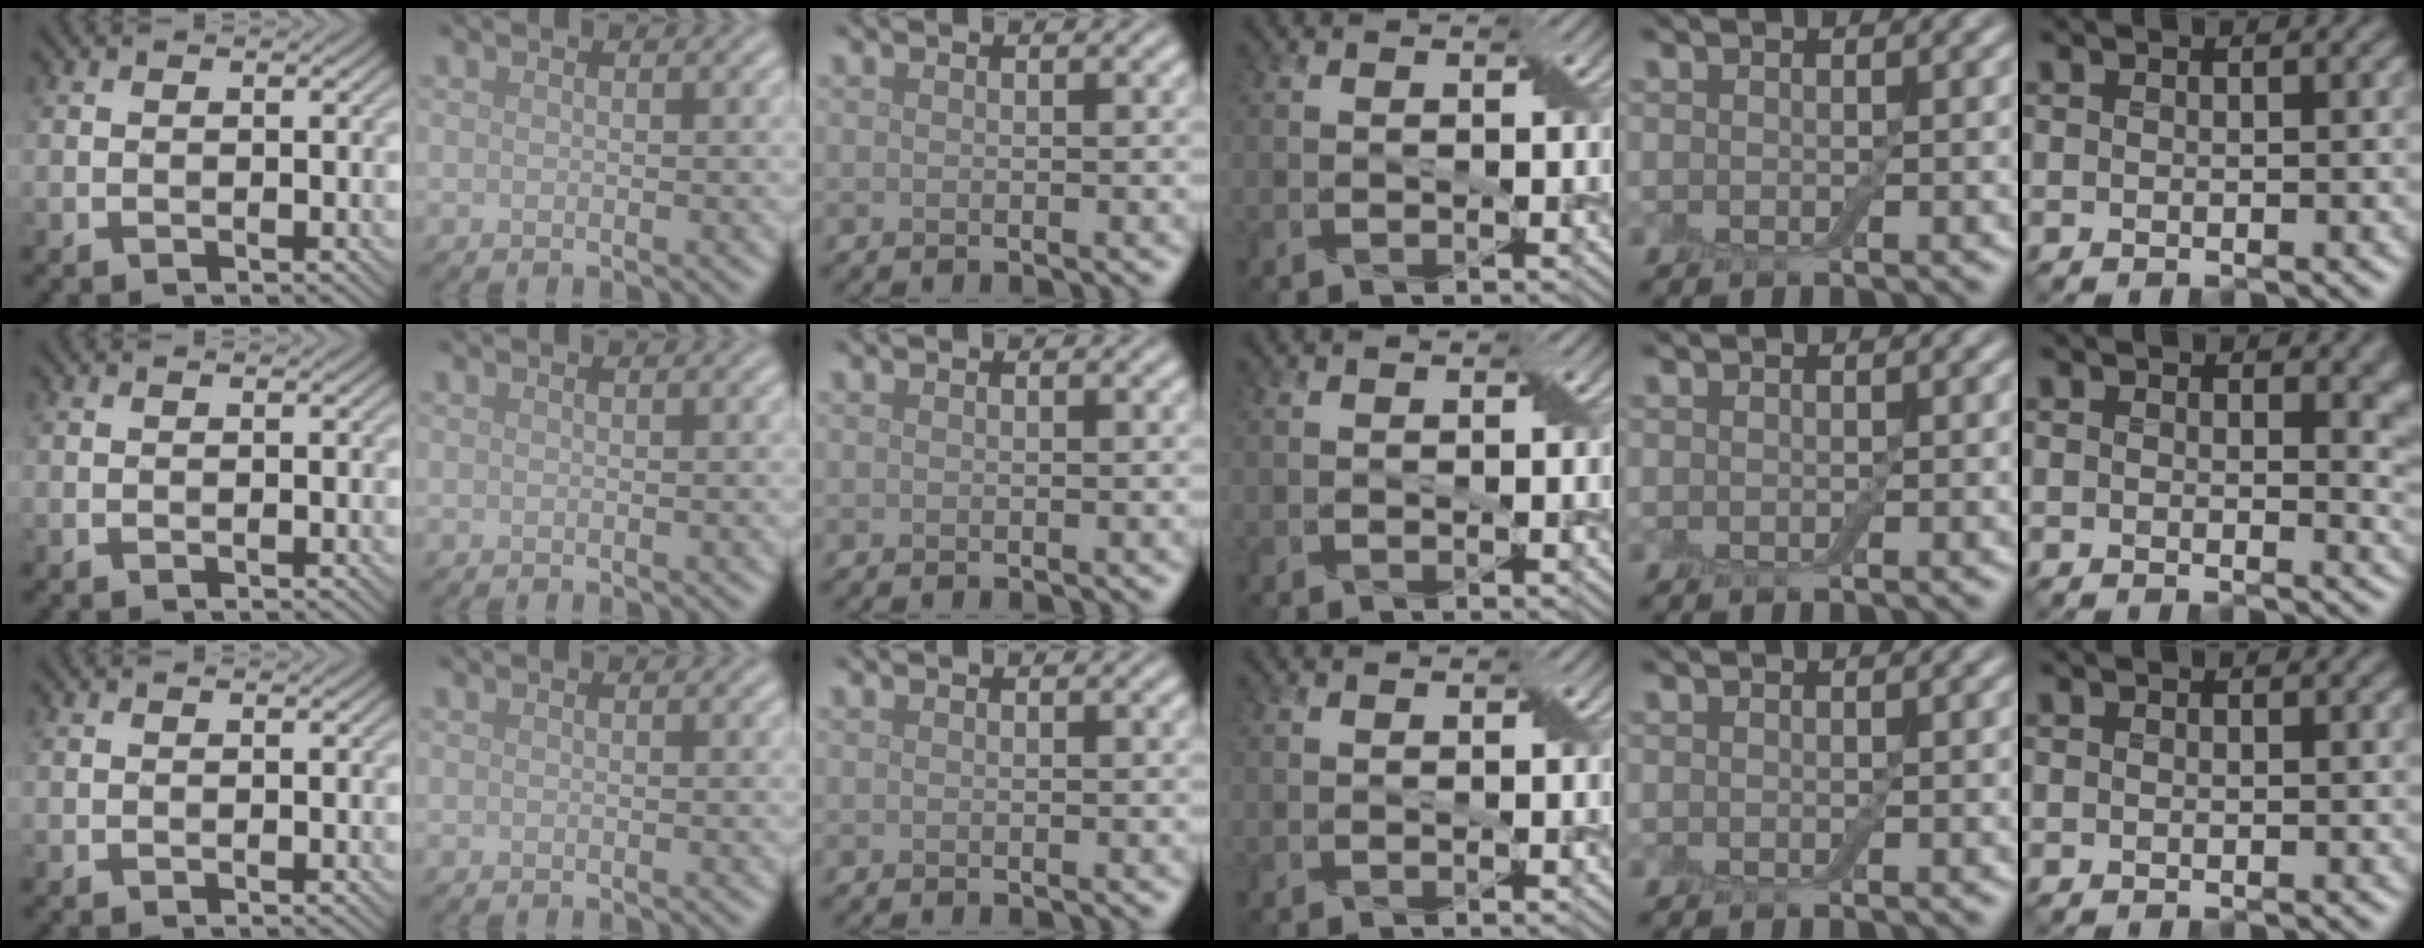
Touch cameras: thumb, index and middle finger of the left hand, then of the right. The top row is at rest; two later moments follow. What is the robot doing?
{"motion": "extract", "object": "drawer"}